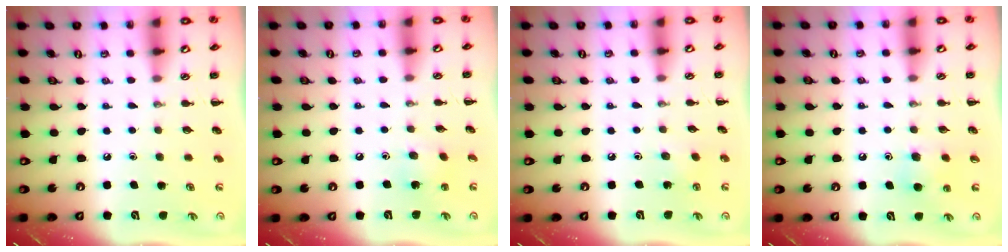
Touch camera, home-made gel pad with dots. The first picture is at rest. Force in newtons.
{"total": 4.2, "press": 4.0, "slide": 1.1}
{"total": 2.9, "press": 2.8, "slide": 0.9}
{"total": 6.7, "press": 6.5, "slide": 1.6}